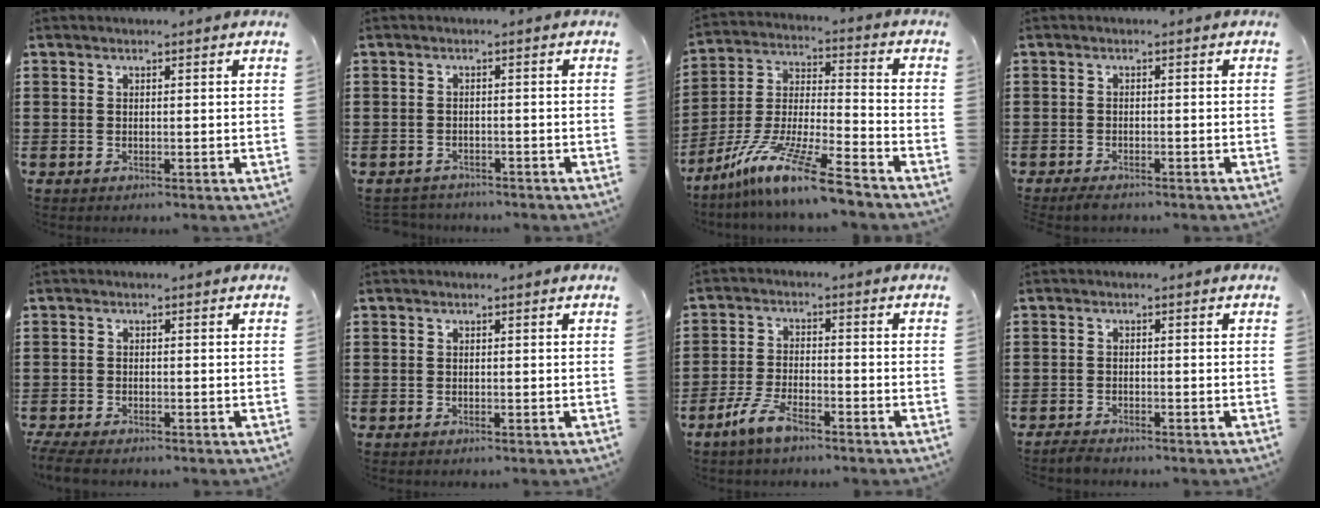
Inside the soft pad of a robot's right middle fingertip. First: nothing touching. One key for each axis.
{"total": 1.7, "fx": -1.6, "fy": 0.3, "fz": -0.2, "tx": -0.003, "ty": 0.001, "tz": -0.037}
{"total": 12.3, "fx": -9.7, "fy": 0.1, "fz": 7.5, "tx": -0.153, "ty": 0.006, "tz": -0.192}
{"total": 1.3, "fx": -1.2, "fy": 0.3, "fz": 0.5, "tx": -0.011, "ty": -0.001, "tz": -0.022}
{"total": 2.2, "fx": -2.1, "fy": 0.3, "fz": 0.7, "tx": -0.028, "ty": -0.003, "tz": -0.049}
{"total": 0.0}
{"total": 5.3, "fx": -3.7, "fy": 1.5, "fz": 3.5, "tx": -0.082, "ty": 0.000, "tz": -0.075}
{"total": 1.5, "fx": -1.5, "fy": 0.3, "fz": 0.3, "tx": -0.010, "ty": 0.002, "tz": -0.030}